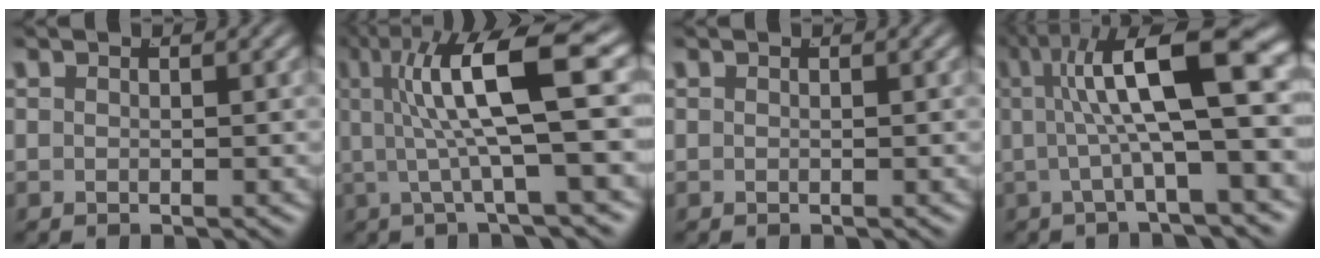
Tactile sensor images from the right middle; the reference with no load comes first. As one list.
[{"total": 8.5, "force": [2.3, 1.7, 8.0], "torque": [-0.121, 0.019, 0.030]}, {"total": 0.0}, {"total": 10.0, "force": [2.3, 3.3, 9.1], "torque": [-0.128, 0.022, 0.032]}]